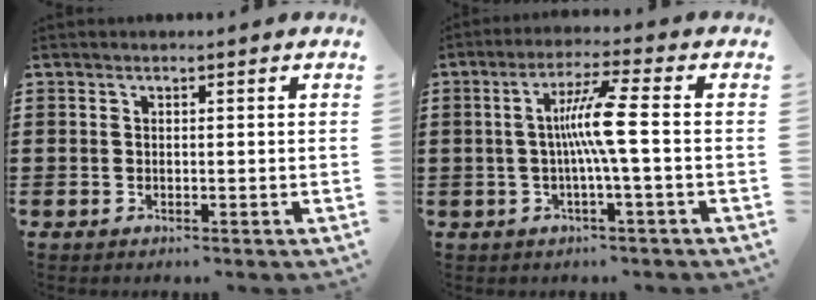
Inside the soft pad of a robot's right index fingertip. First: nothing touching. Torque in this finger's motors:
{"motor_torque": [1.18, -0.36, 0.44, 0.21]}